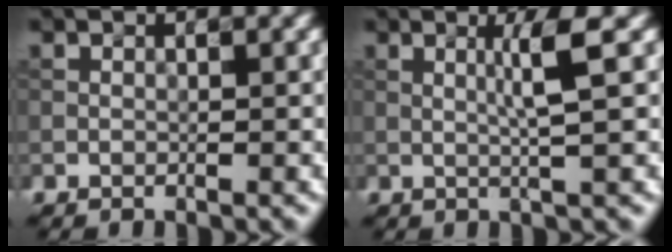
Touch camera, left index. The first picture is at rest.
{"total": 2.8, "force": [0.6, 0.1, 2.8], "torque": [-0.051, 0.003, 0.010]}